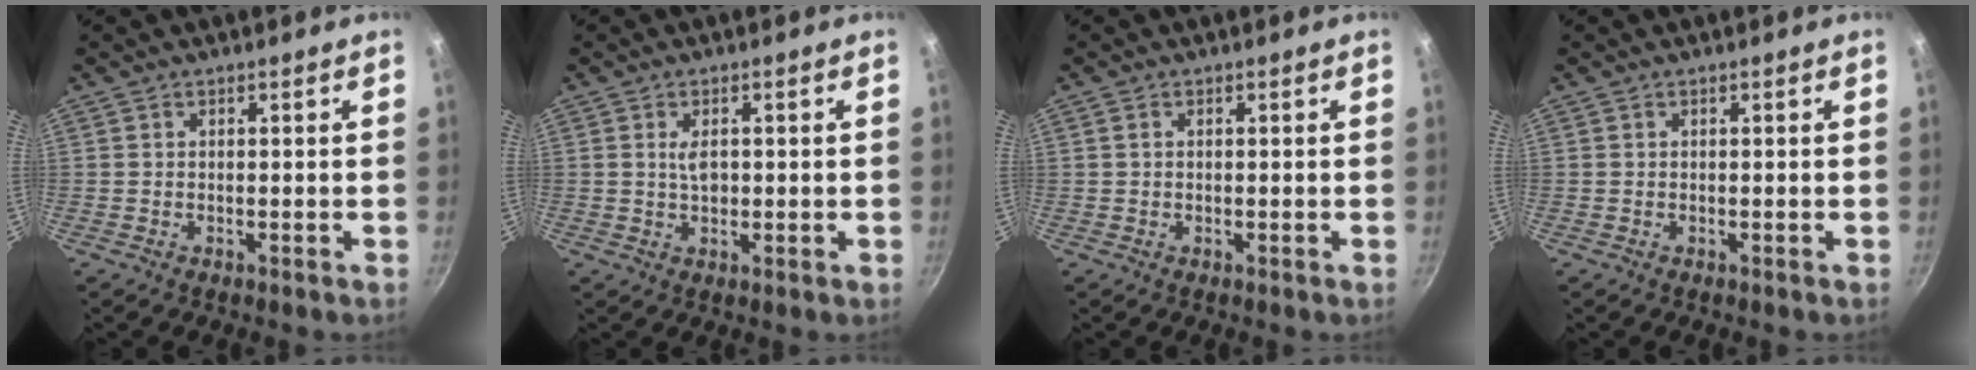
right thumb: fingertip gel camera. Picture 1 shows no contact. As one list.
[{"total": 3.0, "force": [0.4, 1.6, 2.5], "torque": [-0.035, 0.000, 0.006]}, {"total": 0.8, "force": [0.2, 0.6, 0.5], "torque": [-0.007, 0.002, 0.004]}, {"total": 0.0}]